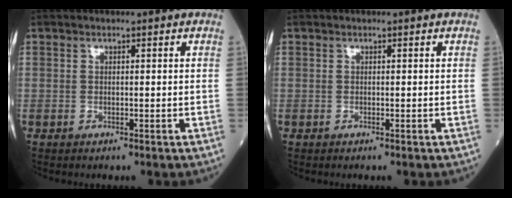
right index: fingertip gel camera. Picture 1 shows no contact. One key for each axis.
{"total": 0.0}